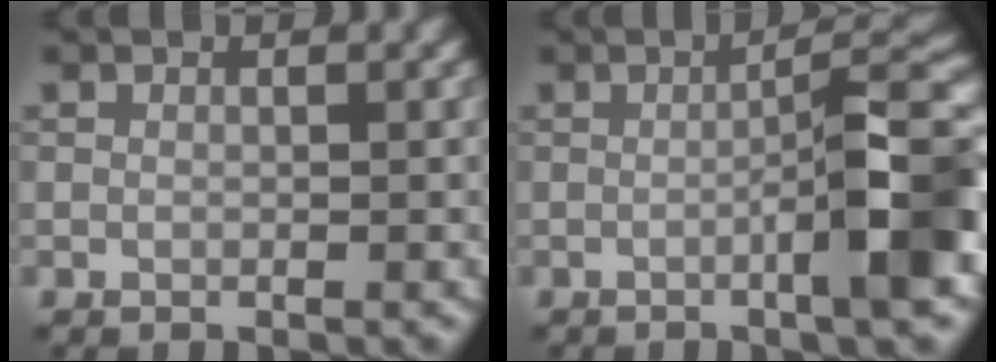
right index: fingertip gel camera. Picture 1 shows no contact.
{"total": 7.3, "force": [-1.6, 0.9, 7.1], "torque": [-0.095, 0.017, -0.032]}